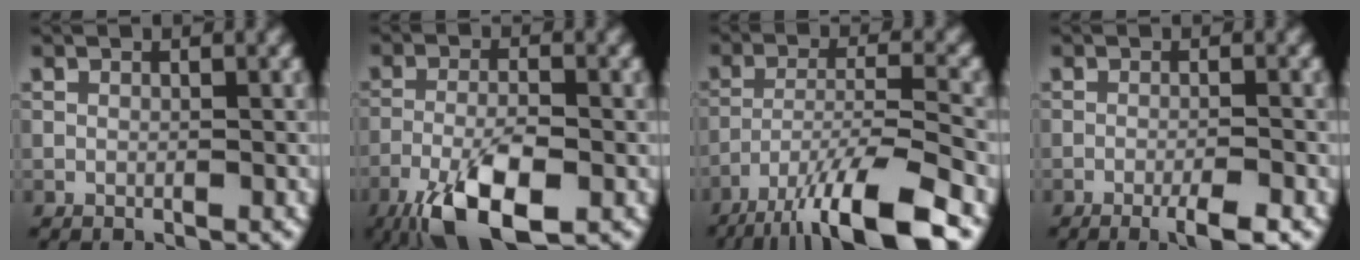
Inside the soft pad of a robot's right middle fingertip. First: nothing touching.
{"total": 8.2, "force": [-4.7, 2.6, 6.2], "torque": [-0.120, -0.009, -0.090]}
{"total": 11.7, "force": [-8.3, 2.6, 7.8], "torque": [-0.143, -0.009, -0.143]}
{"total": 3.2, "force": [-1.9, 0.3, 2.5], "torque": [-0.041, 0.002, -0.037]}